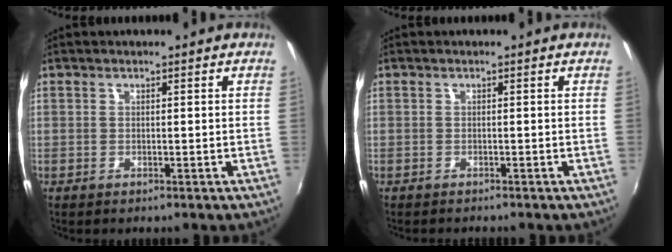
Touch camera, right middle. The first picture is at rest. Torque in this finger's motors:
{"motor_torque": [0.01, -0.08, 0.02, 0.00]}